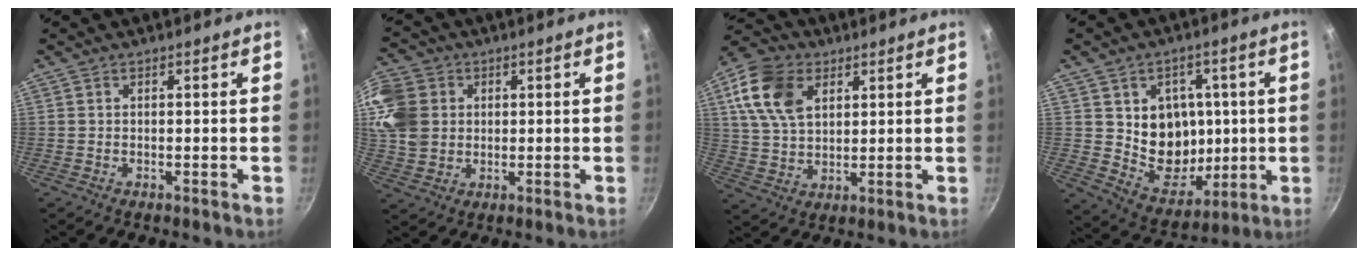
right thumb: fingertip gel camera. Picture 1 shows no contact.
{"total": 15.9, "force": [3.9, 13.4, 7.6], "torque": [-0.173, 0.007, 0.073]}
{"total": 13.1, "force": [4.9, 8.8, 8.4], "torque": [-0.143, -0.005, 0.088]}
{"total": 13.8, "force": [1.2, 12.0, 6.7], "torque": [-0.053, -0.016, 0.035]}